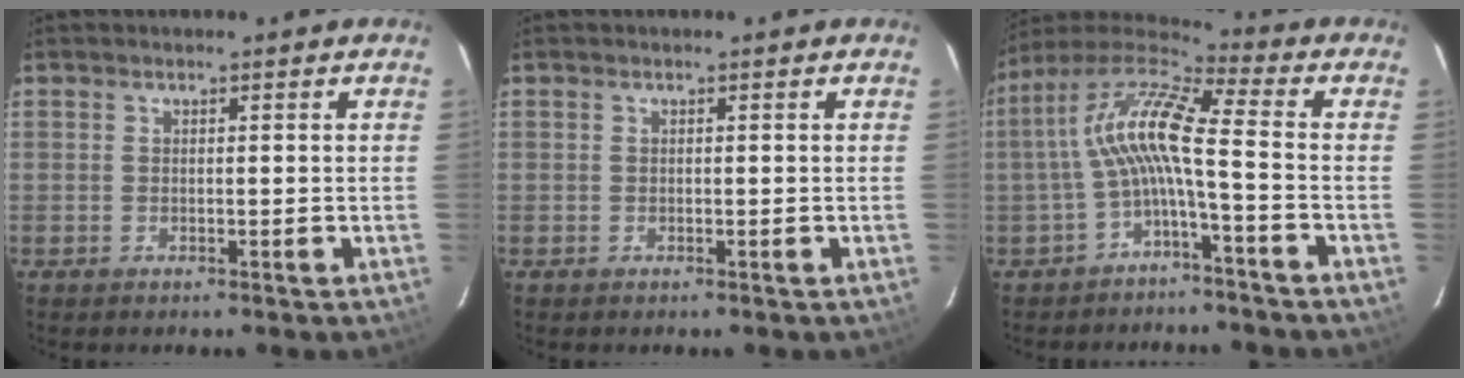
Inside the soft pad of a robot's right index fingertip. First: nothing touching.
{"total": 0.0}
{"total": 11.9, "force": [-2.1, 1.3, 11.7], "torque": [-0.234, 0.019, -0.043]}